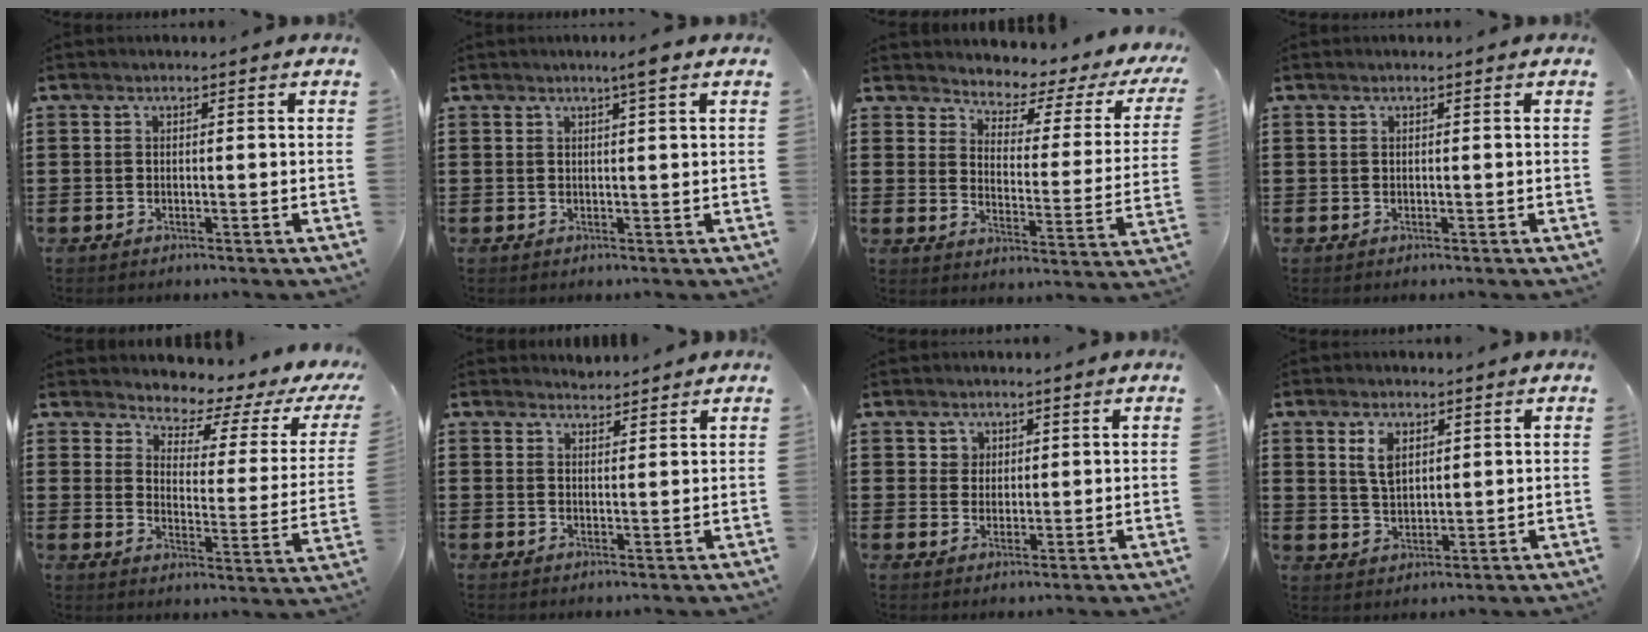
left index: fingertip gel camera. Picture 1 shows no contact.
{"total": 2.7, "force": [1.7, -0.2, 2.1], "torque": [-0.034, -0.004, 0.028]}
{"total": 2.6, "force": [2.3, 0.7, 1.1], "torque": [-0.041, -0.027, 0.027]}
{"total": 0.0}
{"total": 3.0, "force": [2.8, 0.6, 0.8], "torque": [-0.041, -0.029, 0.038]}
{"total": 2.1, "force": [2.1, 0.2, -0.2], "torque": [0.000, 0.003, 0.042]}
{"total": 2.4, "force": [1.4, 1.9, 0.2], "torque": [-0.005, 0.002, 0.024]}
{"total": 4.4, "force": [2.2, 2.4, 3.0], "torque": [-0.060, 0.004, 0.038]}